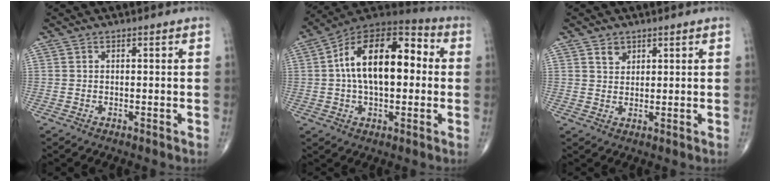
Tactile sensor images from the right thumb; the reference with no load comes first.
{"total": 20.0, "force": [1.8, 10.8, 16.7], "torque": [-0.259, 0.039, 0.017]}
{"total": 2.6, "force": [1.6, 1.9, 0.9], "torque": [-0.003, -0.011, 0.028]}